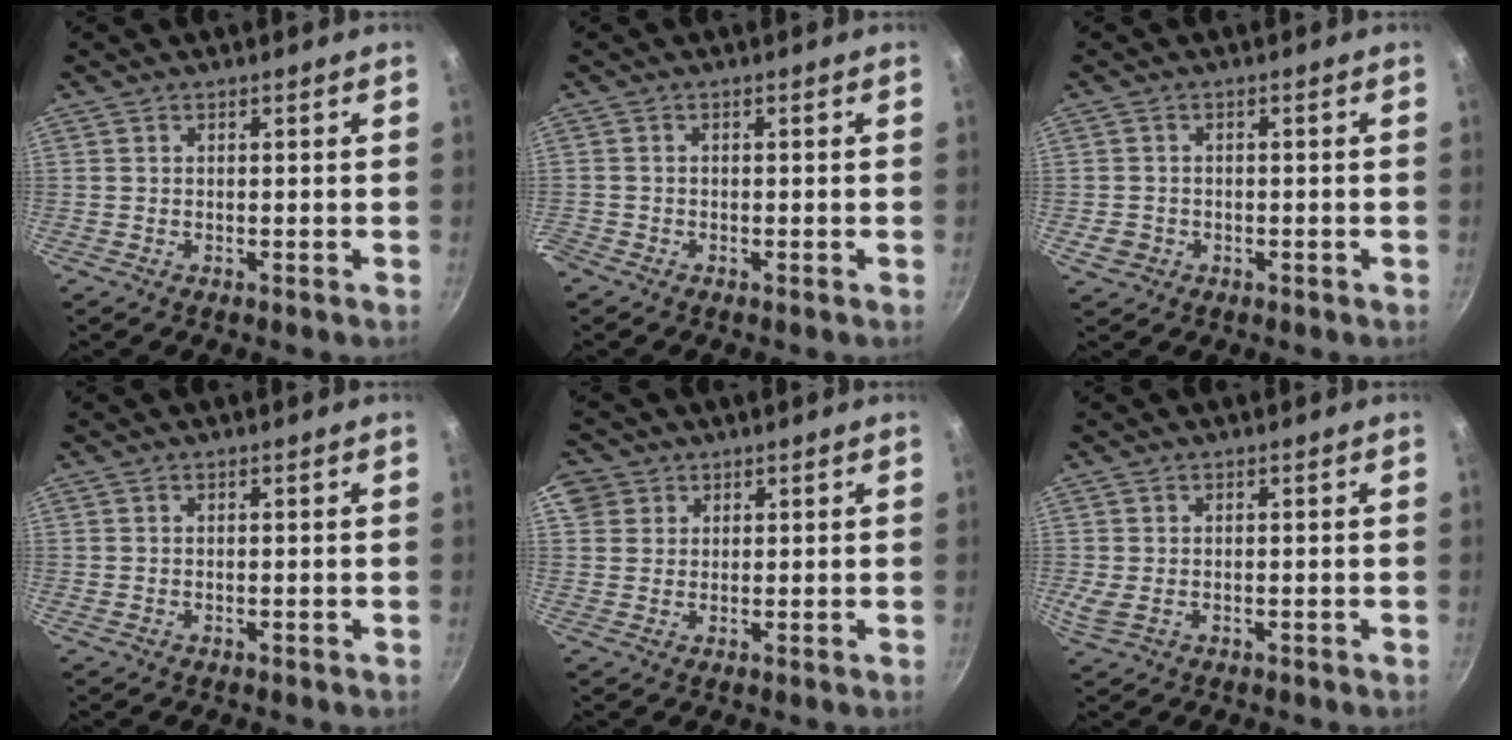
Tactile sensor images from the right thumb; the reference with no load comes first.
{"total": 1.6, "force": [-1.1, 1.0, 0.3], "torque": [-0.013, 0.002, -0.026]}
{"total": 3.1, "force": [-1.0, 2.6, 1.2], "torque": [-0.017, 0.010, -0.010]}
{"total": 0.0}
{"total": 5.7, "force": [2.3, 5.0, 1.3], "torque": [0.002, 0.007, 0.035]}
{"total": 3.0, "force": [-0.3, 2.0, 2.2], "torque": [-0.043, -0.004, -0.002]}